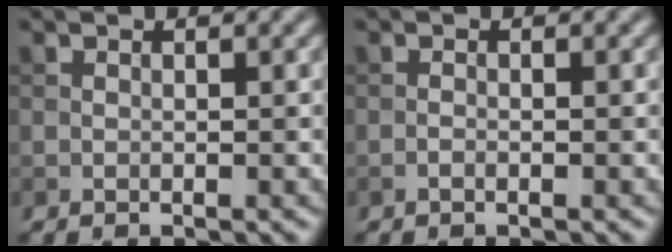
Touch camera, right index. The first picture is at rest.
{"total": 0.6, "force": [-0.4, 0.1, 0.5], "torque": [-0.009, -0.001, -0.008]}